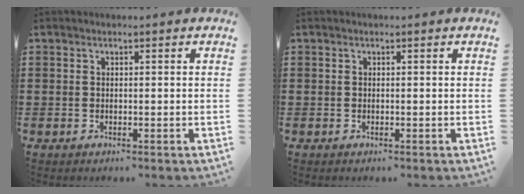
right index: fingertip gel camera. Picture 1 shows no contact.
{"total": 0.0}